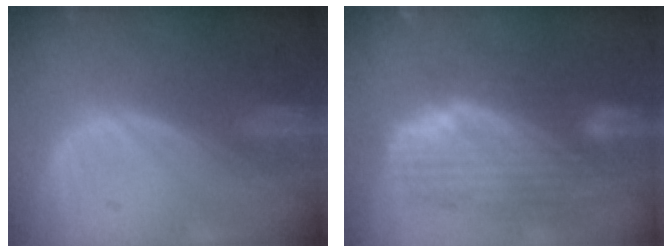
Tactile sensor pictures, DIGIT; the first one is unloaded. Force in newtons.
{"total": 10.3, "press": 9.0, "slide": 5.1}